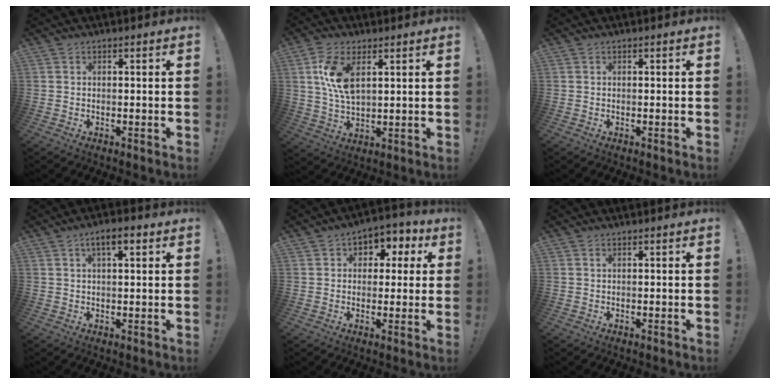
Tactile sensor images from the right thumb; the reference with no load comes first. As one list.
[{"total": 10.5, "force": [3.9, 5.4, 8.1], "torque": [-0.162, -0.009, 0.069]}, {"total": 0.0}, {"total": 4.9, "force": [2.1, 1.7, 4.1], "torque": [-0.060, 0.000, 0.030]}, {"total": 5.7, "force": [0.6, 5.2, 2.3], "torque": [-0.015, 0.000, 0.009]}, {"total": 0.0}]